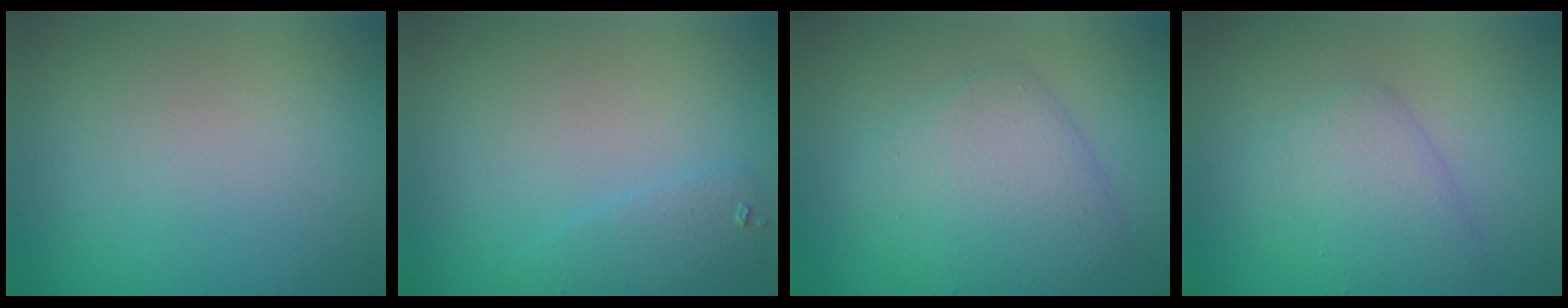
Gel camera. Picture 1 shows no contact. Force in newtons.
{"total": 1.4, "press": 1.4, "slide": 0.0}
{"total": 4.5, "press": 4.5, "slide": 0.1}
{"total": 2.9, "press": 2.9, "slide": 0.0}